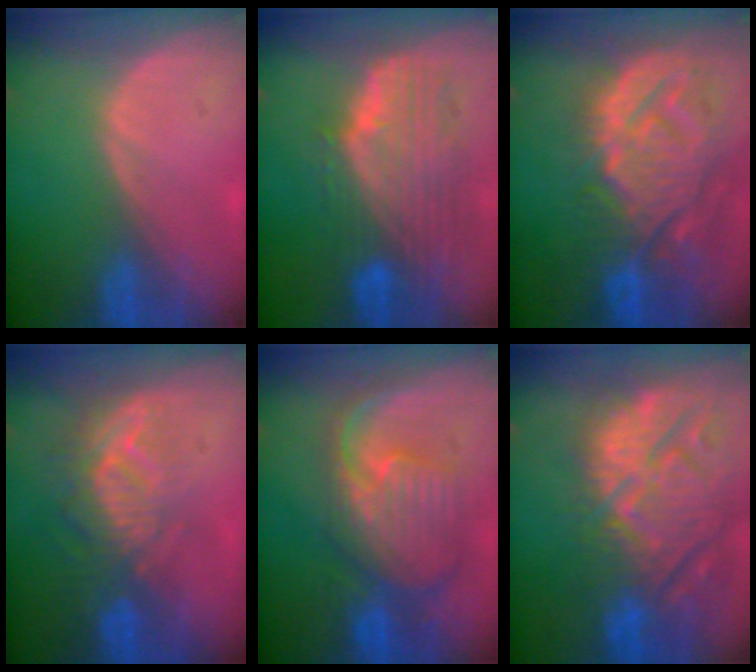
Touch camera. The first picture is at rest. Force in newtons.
{"total": 10.3, "press": 9.0, "slide": 5.1}
{"total": 14.3, "press": 12.3, "slide": 7.4}
{"total": 9.5, "press": 8.3, "slide": 4.7}
{"total": 10.9, "press": 9.6, "slide": 5.2}
{"total": 15.3, "press": 13.0, "slide": 7.9}